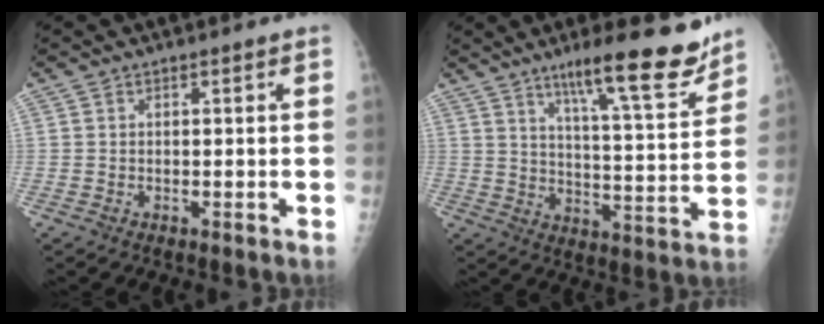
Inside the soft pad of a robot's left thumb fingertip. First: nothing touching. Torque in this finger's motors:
{"motor_torque": [0.46, -0.08, 0.78, -0.77, 0.09]}